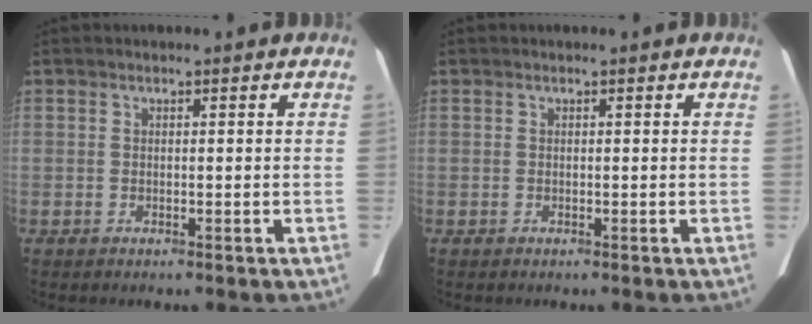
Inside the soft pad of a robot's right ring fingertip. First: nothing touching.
{"total": 0.0}